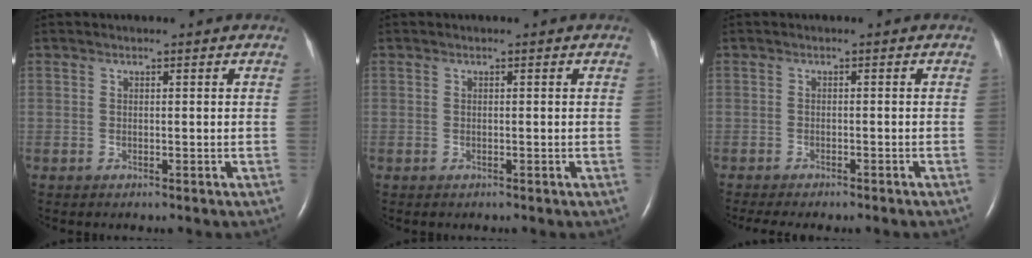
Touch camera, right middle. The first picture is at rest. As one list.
[{"total": 0.0}, {"total": 7.3, "force": [-6.2, 1.0, 3.7], "torque": [-0.043, -0.009, -0.081]}]